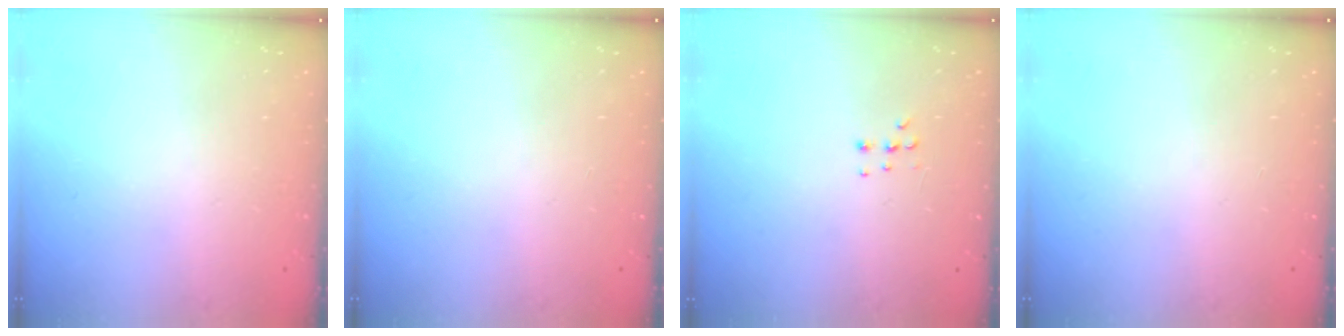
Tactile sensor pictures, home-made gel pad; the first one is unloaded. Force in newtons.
{"total": 0.0}
{"total": 5.7, "press": 5.6, "slide": 1.0}
{"total": 0.0}